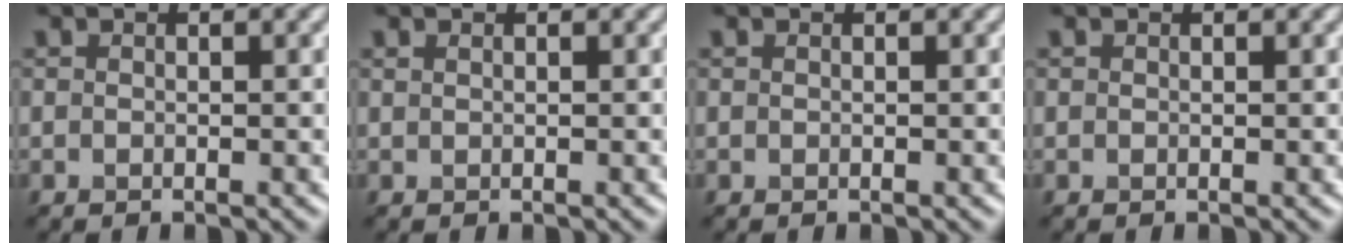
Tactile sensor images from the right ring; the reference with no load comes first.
{"total": 0.7, "force": [-0.2, -0.6, -0.4], "torque": [-0.004, -0.006, 0.011]}
{"total": 0.0}
{"total": 0.0}